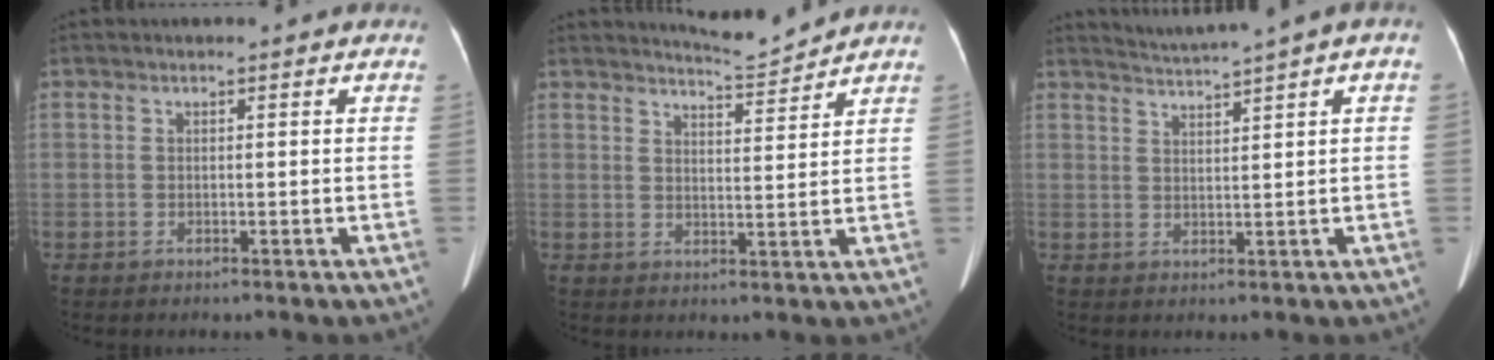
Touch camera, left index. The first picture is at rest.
{"total": 4.4, "force": [4.3, -0.8, -0.2], "torque": [-0.008, -0.016, 0.070]}
{"total": 3.5, "force": [2.8, -1.0, 1.8], "torque": [-0.034, 0.007, 0.056]}